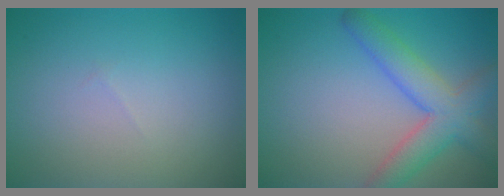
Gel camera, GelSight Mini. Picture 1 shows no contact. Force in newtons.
{"total": 5.4, "press": 5.4, "slide": 0.3}